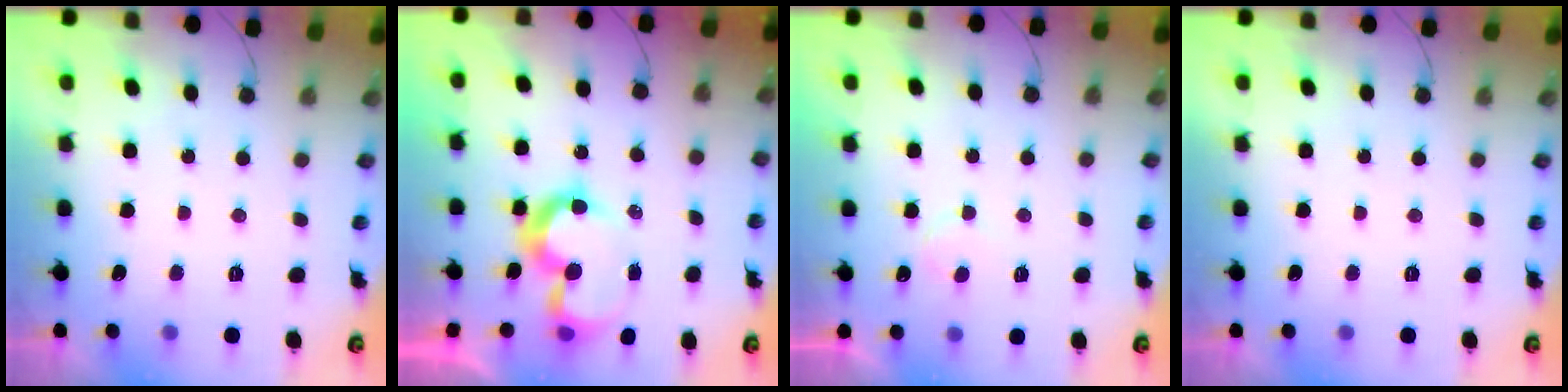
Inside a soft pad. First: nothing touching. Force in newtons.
{"total": 9.5, "press": 9.0, "slide": 2.9}
{"total": 4.3, "press": 4.3, "slide": 0.4}
{"total": 0.0}